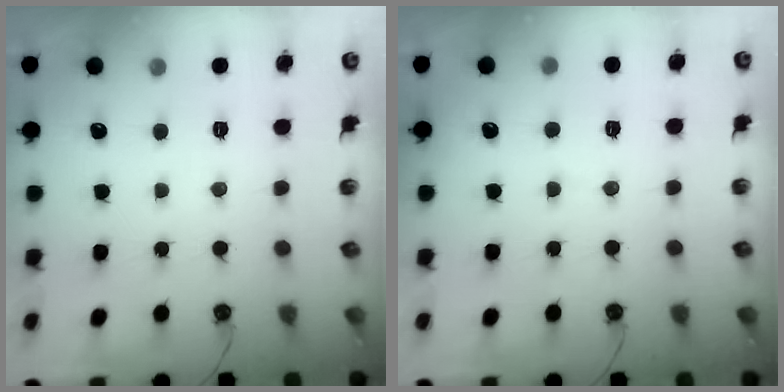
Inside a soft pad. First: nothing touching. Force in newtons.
{"total": 2.6, "press": 2.6, "slide": 0.2}